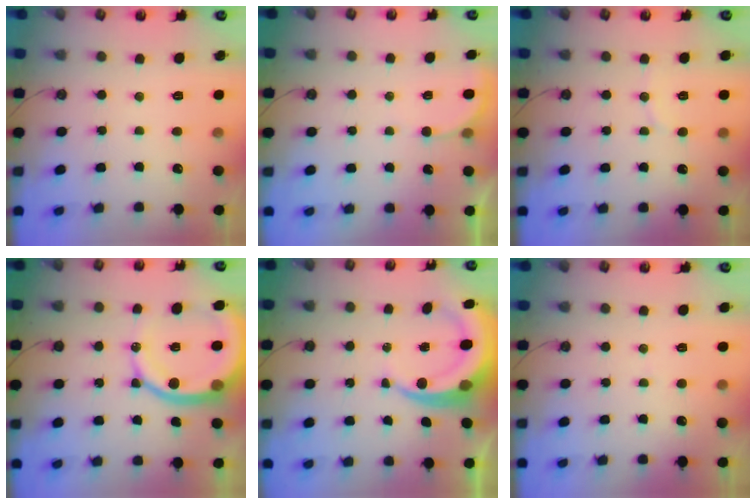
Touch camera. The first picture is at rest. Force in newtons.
{"total": 3.4, "press": 3.4, "slide": 0.2}
{"total": 5.1, "press": 5.0, "slide": 0.6}
{"total": 15.0, "press": 14.8, "slide": 2.0}
{"total": 8.8, "press": 8.8, "slide": 1.2}
{"total": 3.5, "press": 3.5, "slide": 0.4}